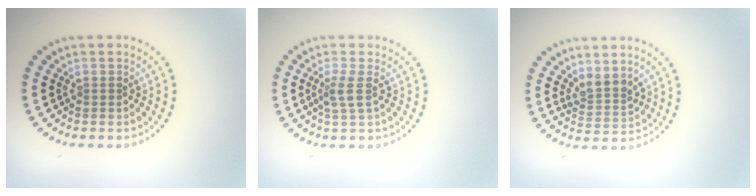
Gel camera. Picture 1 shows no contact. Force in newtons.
{"total": 1.9, "press": 1.5, "slide": 1.2}
{"total": 2.2, "press": 1.8, "slide": 1.3}